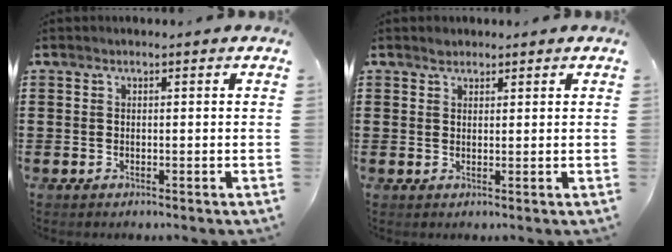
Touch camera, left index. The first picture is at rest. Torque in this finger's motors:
{"motor_torque": [0.25, -0.20, 0.03, 0.01]}